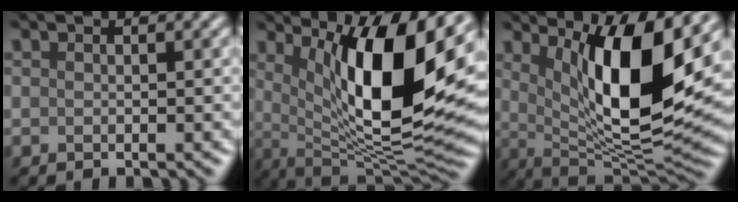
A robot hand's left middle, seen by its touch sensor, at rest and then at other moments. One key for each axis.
{"total": 13.1, "fx": 3.8, "fy": 3.9, "fz": 11.9, "tx": -0.163, "ty": -0.013, "tz": 0.063}
{"total": 11.3, "fx": 3.4, "fy": 3.2, "fz": 10.3, "tx": -0.155, "ty": -0.014, "tz": 0.063}